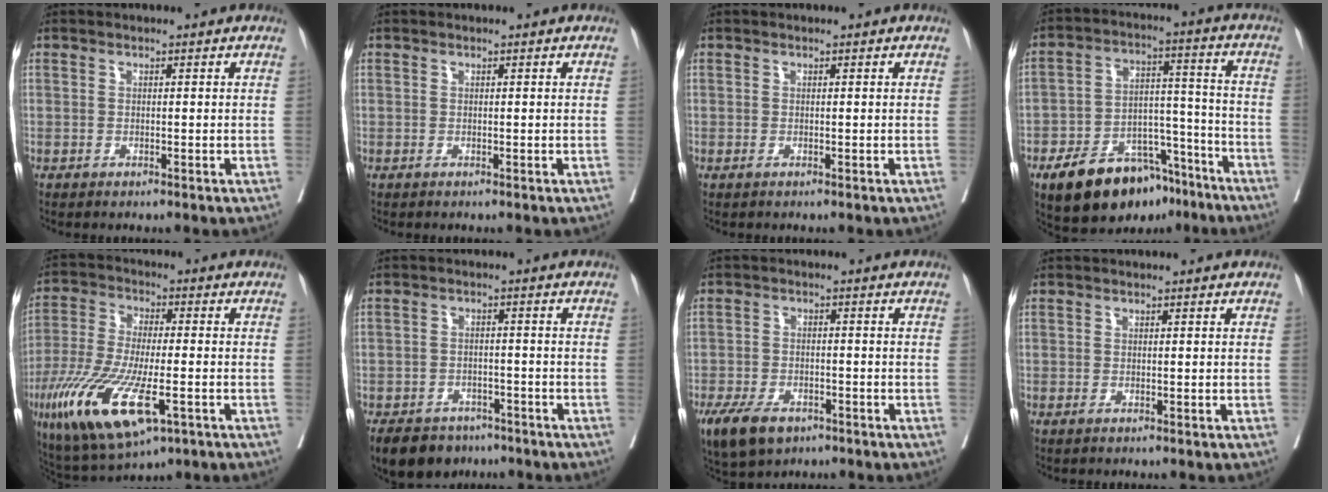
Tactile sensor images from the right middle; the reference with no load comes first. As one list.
[{"total": 0.0}, {"total": 0.0}, {"total": 15.4, "force": [-10.7, 7.3, 8.2], "torque": [-0.120, 0.028, -0.167]}, {"total": 16.3, "force": [-6.6, 4.7, 14.1], "torque": [-0.290, -0.034, -0.107]}, {"total": 8.9, "force": [-6.7, 5.3, 2.4], "torque": [-0.037, -0.004, -0.097]}, {"total": 8.3, "force": [-5.3, 4.5, 4.5], "torque": [-0.085, -0.006, -0.087]}, {"total": 0.0}]